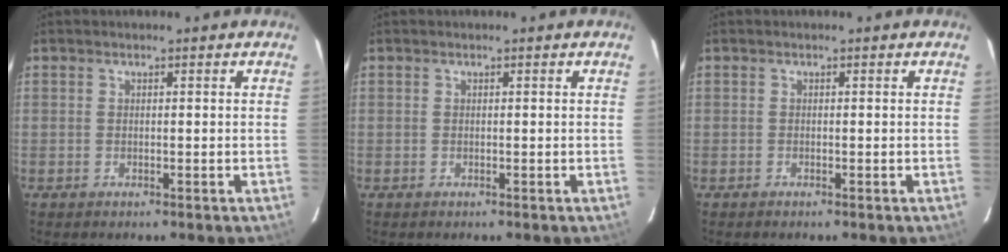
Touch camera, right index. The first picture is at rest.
{"total": 0.0}
{"total": 0.0}